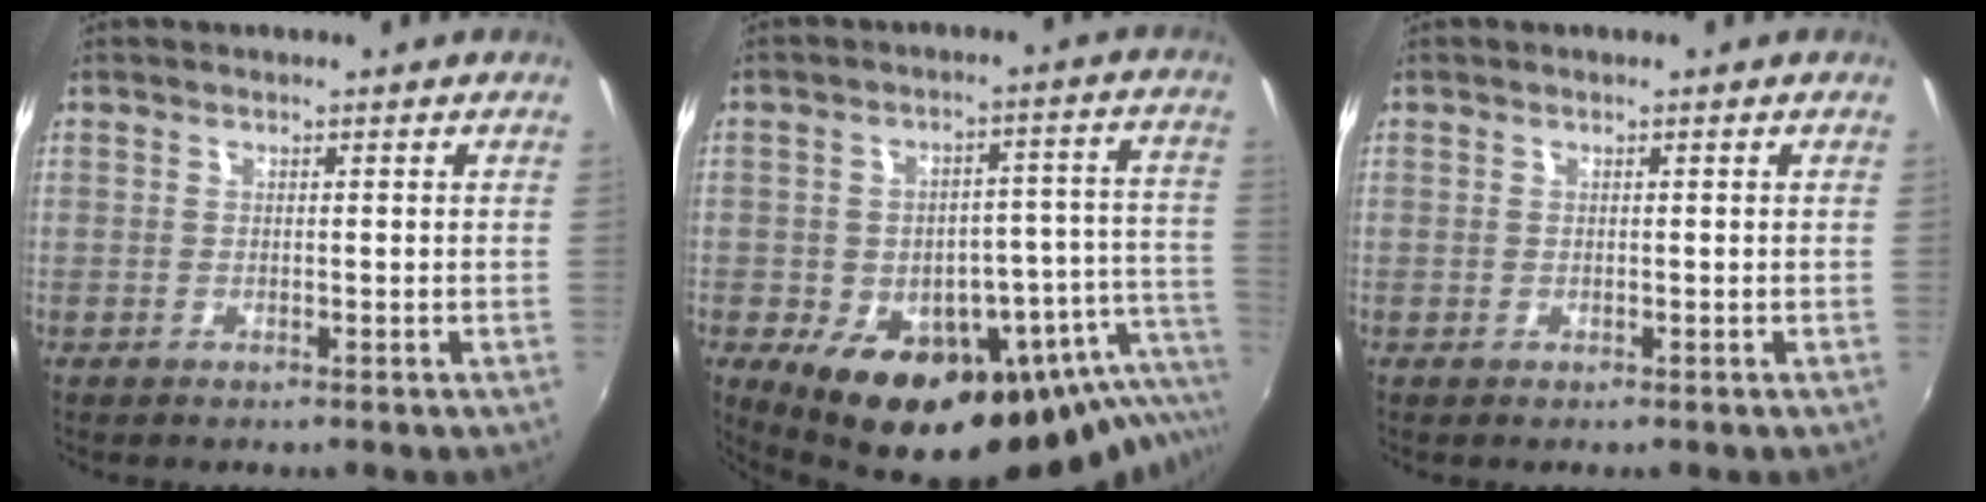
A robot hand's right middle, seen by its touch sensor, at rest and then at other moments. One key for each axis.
{"total": 27.7, "fx": -17.8, "fy": 13.4, "fz": 16.5, "tx": -0.215, "ty": -0.007, "tz": -0.217}
{"total": 0.0}